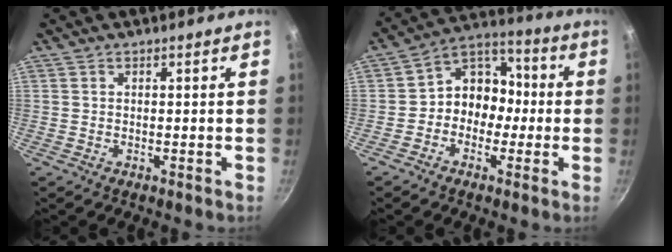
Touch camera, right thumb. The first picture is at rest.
{"total": 10.9, "force": [-1.3, 8.6, 6.6], "torque": [-0.059, 0.045, -0.039]}